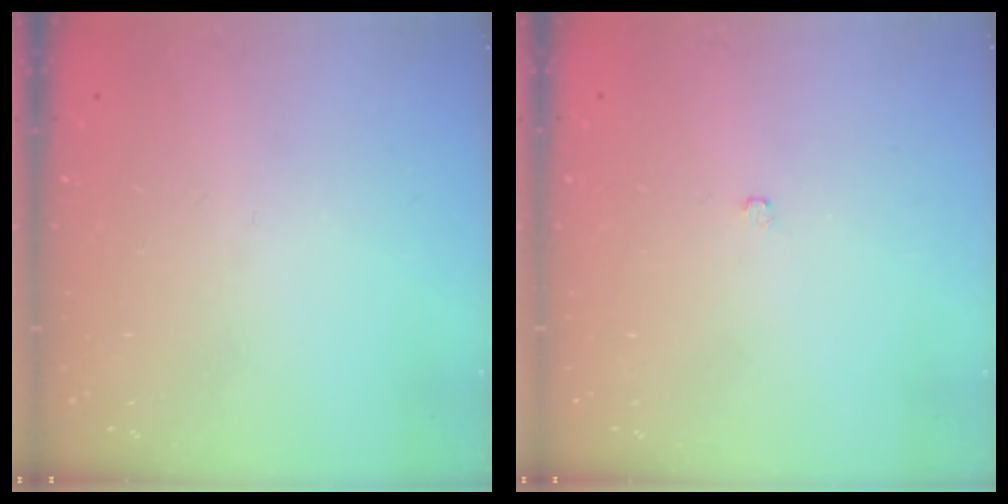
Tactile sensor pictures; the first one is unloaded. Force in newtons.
{"total": 2.0, "press": 2.0, "slide": 0.3}